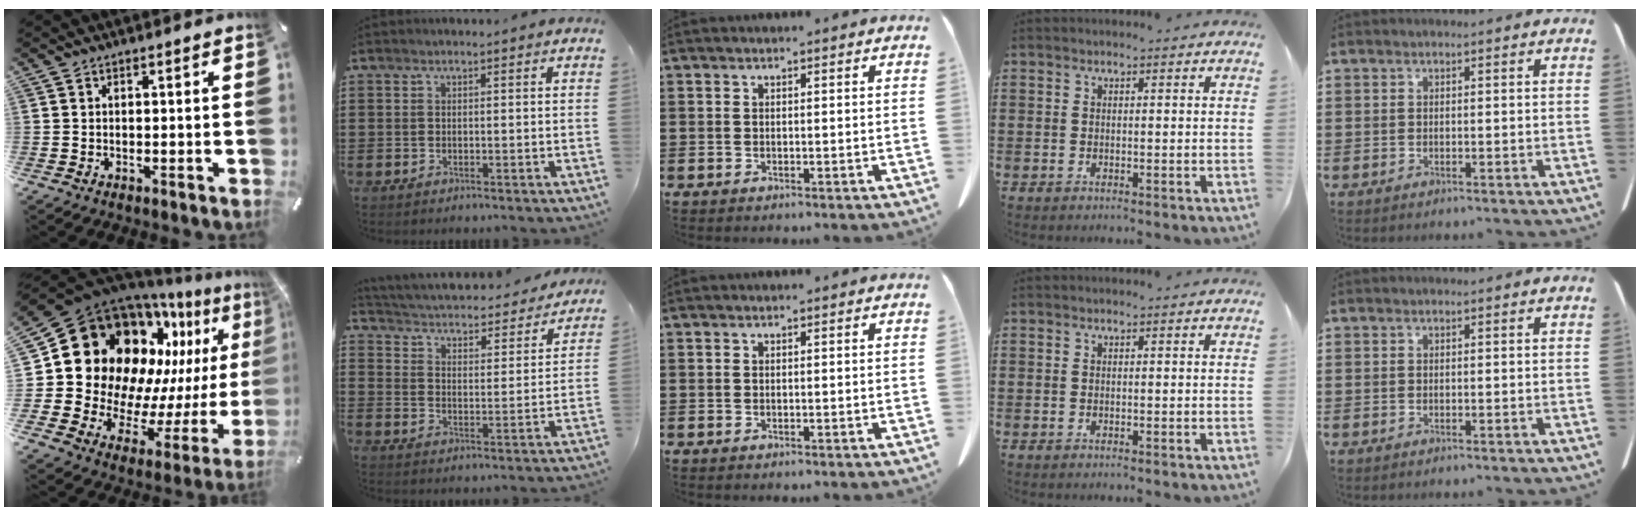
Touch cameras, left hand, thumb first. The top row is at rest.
{"thumb": {"total": 23.1, "force": [10.0, 17.0, 12.0], "torque": [-0.202, -0.116, 0.222]}, "index": {"total": 2.5, "force": [2.5, 0.2, 0.5], "torque": [-0.029, -0.030, 0.031]}}